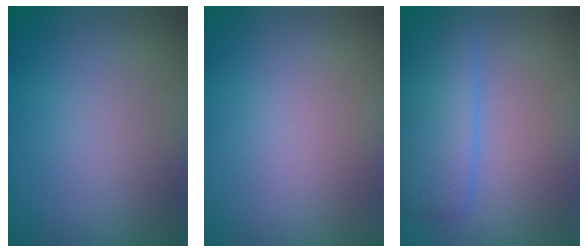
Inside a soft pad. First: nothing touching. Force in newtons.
{"total": 0.0}
{"total": 4.8, "press": 4.8, "slide": 0.1}